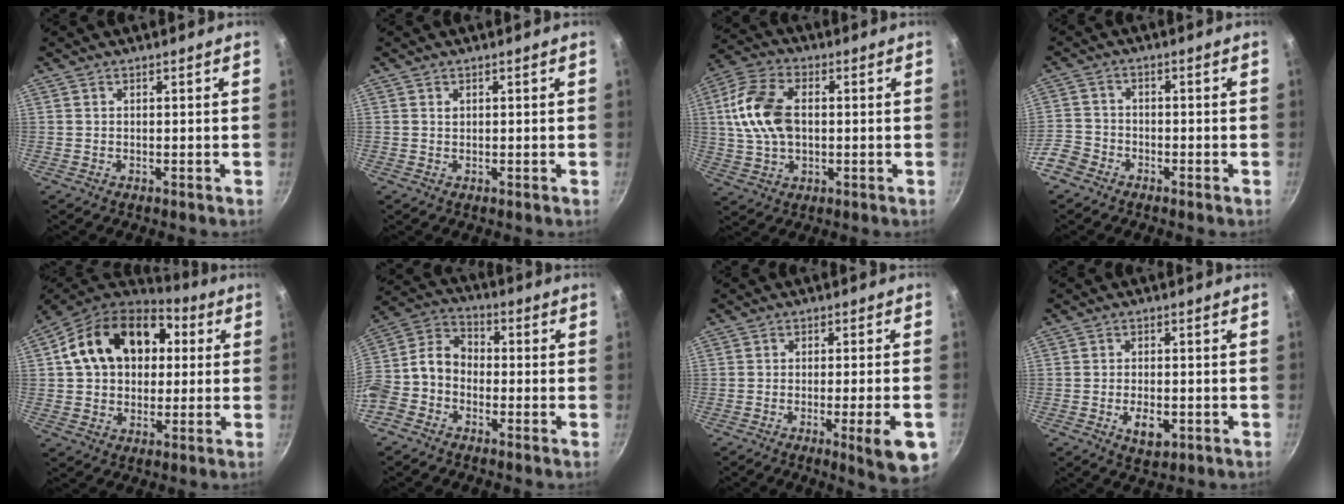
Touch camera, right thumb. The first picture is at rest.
{"total": 0.5, "force": [0.3, 0.4, 0.2], "torque": [-0.001, -0.001, 0.004]}
{"total": 13.1, "force": [1.2, 8.3, 10.1], "torque": [-0.191, 0.018, 0.013]}
{"total": 5.5, "force": [-3.6, 3.7, 1.8], "torque": [-0.033, 0.037, -0.079]}
{"total": 20.1, "force": [4.5, 14.7, 13.0], "torque": [-0.195, 0.031, 0.064]}
{"total": 11.6, "force": [-3.1, 8.9, 6.7], "torque": [-0.122, 0.057, -0.081]}
{"total": 9.4, "force": [-3.5, 1.4, 8.6], "torque": [-0.101, 0.009, -0.046]}
{"total": 5.3, "force": [-1.7, 2.9, 4.1], "torque": [-0.063, 0.004, -0.022]}